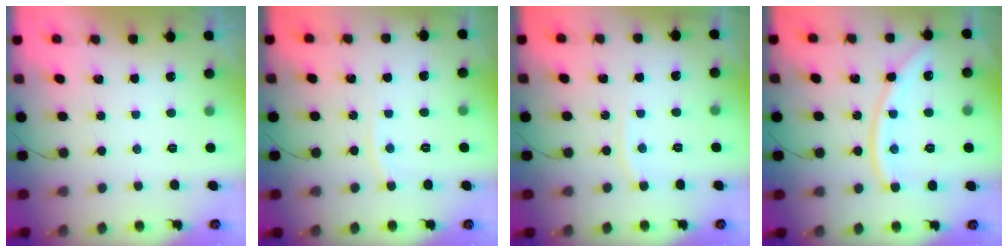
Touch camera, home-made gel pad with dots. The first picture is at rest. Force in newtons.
{"total": 3.1, "press": 3.1, "slide": 0.3}
{"total": 3.7, "press": 3.7, "slide": 0.5}
{"total": 12.0, "press": 11.9, "slide": 1.4}